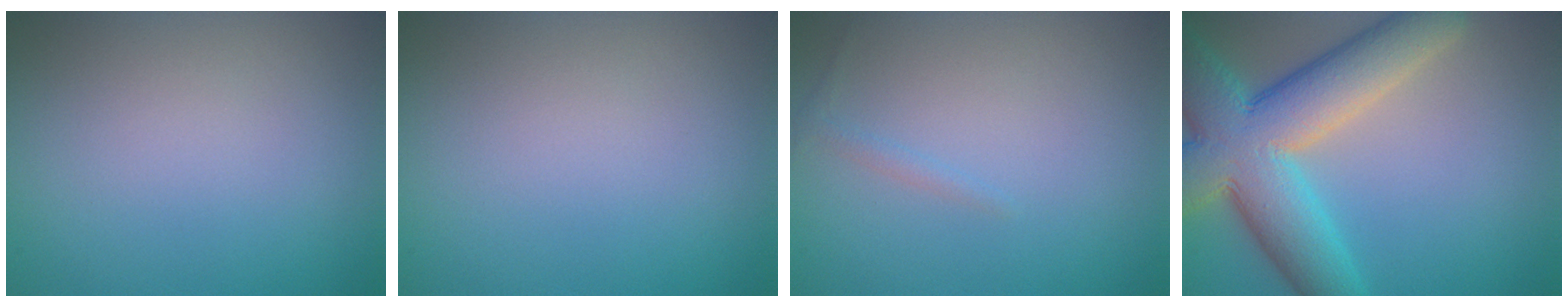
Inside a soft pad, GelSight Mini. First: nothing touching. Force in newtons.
{"total": 0.0}
{"total": 0.6, "press": 0.6, "slide": 0.1}
{"total": 11.0, "press": 10.9, "slide": 0.5}